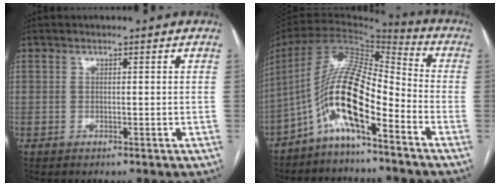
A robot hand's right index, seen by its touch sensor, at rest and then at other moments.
{"total": 13.3, "force": [-6.4, 3.1, 11.2], "torque": [-0.220, 0.027, -0.115]}